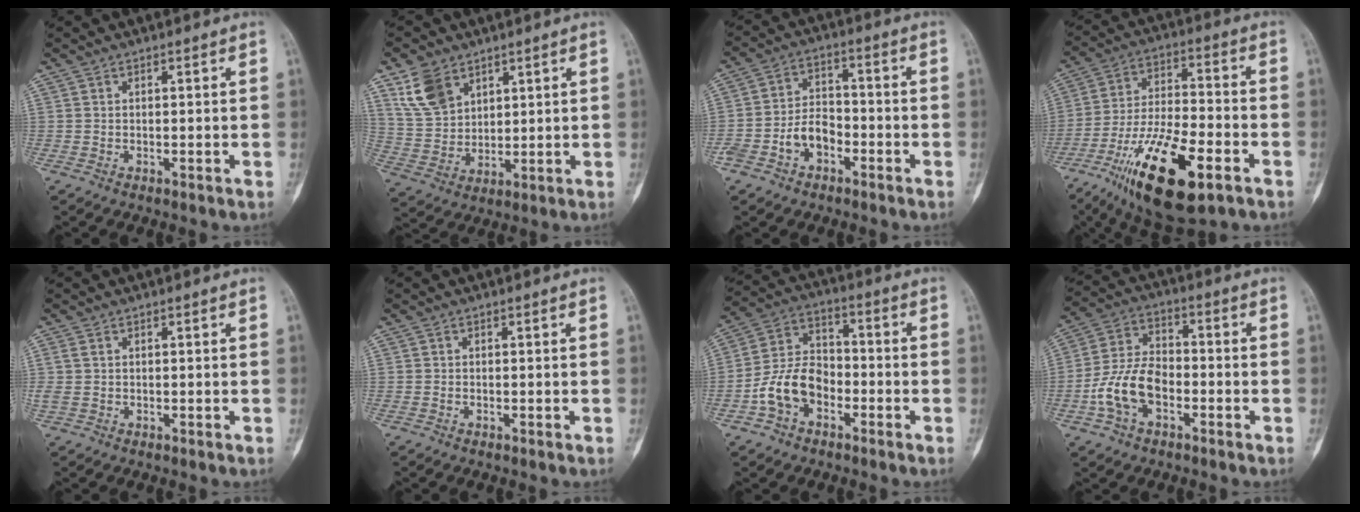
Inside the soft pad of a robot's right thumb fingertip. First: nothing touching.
{"total": 9.6, "force": [5.5, 6.5, 4.4], "torque": [-0.071, -0.022, 0.121]}
{"total": 7.7, "force": [-3.3, 5.2, 4.6], "torque": [-0.071, 0.039, -0.062]}
{"total": 20.3, "force": [-10.0, 7.1, 16.2], "torque": [-0.302, 0.037, -0.169]}
{"total": 2.2, "force": [0.1, 1.5, 1.7], "torque": [-0.069, 0.004, 0.003]}
{"total": 0.0}
{"total": 10.9, "force": [-4.5, 7.7, 6.3], "torque": [-0.103, 0.047, -0.091]}
{"total": 11.4, "force": [-3.9, 7.0, 8.2], "torque": [-0.159, 0.036, -0.076]}